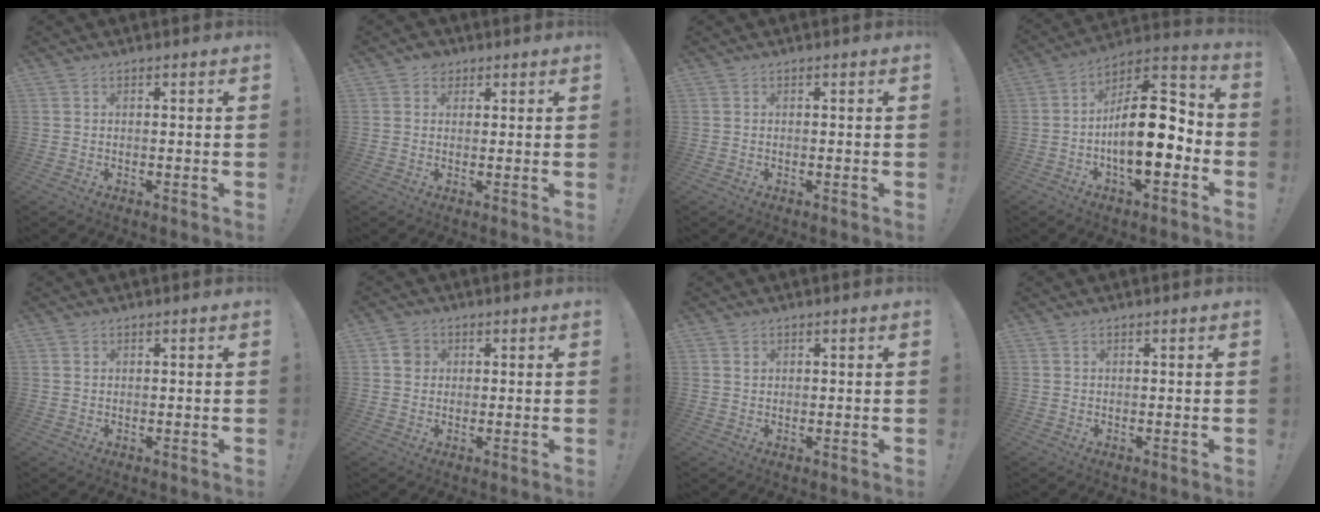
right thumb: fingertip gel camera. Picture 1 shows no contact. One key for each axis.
{"total": 3.6, "fx": 2.0, "fy": 2.7, "fz": 1.2, "tx": -0.010, "ty": -0.005, "tz": 0.036}
{"total": 0.0}
{"total": 19.3, "fx": -2.9, "fy": 8.7, "fz": 16.9, "tx": -0.268, "ty": 0.010, "tz": -0.045}
{"total": 0.7, "fx": 0.3, "fy": 0.5, "fz": 0.2, "tx": 0.002, "ty": -0.001, "tz": 0.005}
{"total": 5.5, "fx": 1.3, "fy": 5.1, "fz": 1.8, "tx": -0.015, "ty": 0.005, "tz": 0.024}
{"total": 0.9, "fx": 0.6, "fy": 0.7, "fz": 0.2, "tx": 0.004, "ty": -0.002, "tz": 0.010}
{"total": 0.0}